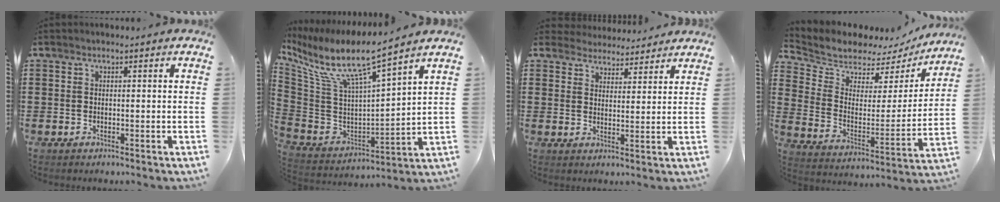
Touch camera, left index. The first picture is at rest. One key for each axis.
{"total": 9.4, "fx": 6.6, "fy": 1.1, "fz": 6.5, "tx": -0.153, "ty": -0.054, "tz": 0.106}
{"total": 3.8, "fx": 3.7, "fy": 1.0, "fz": -0.2, "tx": -0.012, "ty": -0.013, "tz": 0.067}
{"total": 6.0, "fx": 5.6, "fy": 1.9, "fz": 0.4, "tx": -0.049, "ty": -0.047, "tz": 0.095}